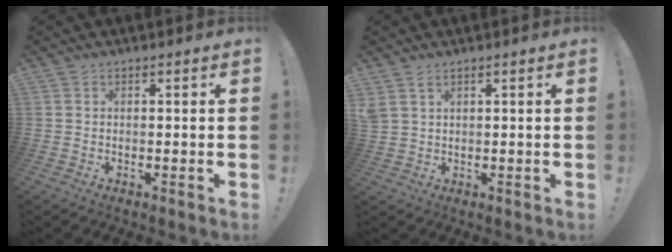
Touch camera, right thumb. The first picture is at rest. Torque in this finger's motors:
{"motor_torque": [0.10, 0.17, 1.02, 0.35, 0.12]}